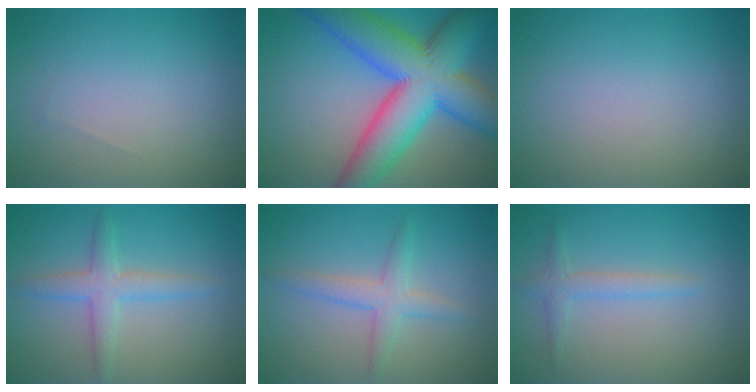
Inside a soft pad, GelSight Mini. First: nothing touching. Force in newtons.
{"total": 13.4, "press": 13.4, "slide": 0.5}
{"total": 0.0}
{"total": 3.0, "press": 3.0, "slide": 0.1}
{"total": 2.7, "press": 2.7, "slide": 0.1}
{"total": 1.8, "press": 1.8, "slide": 0.1}